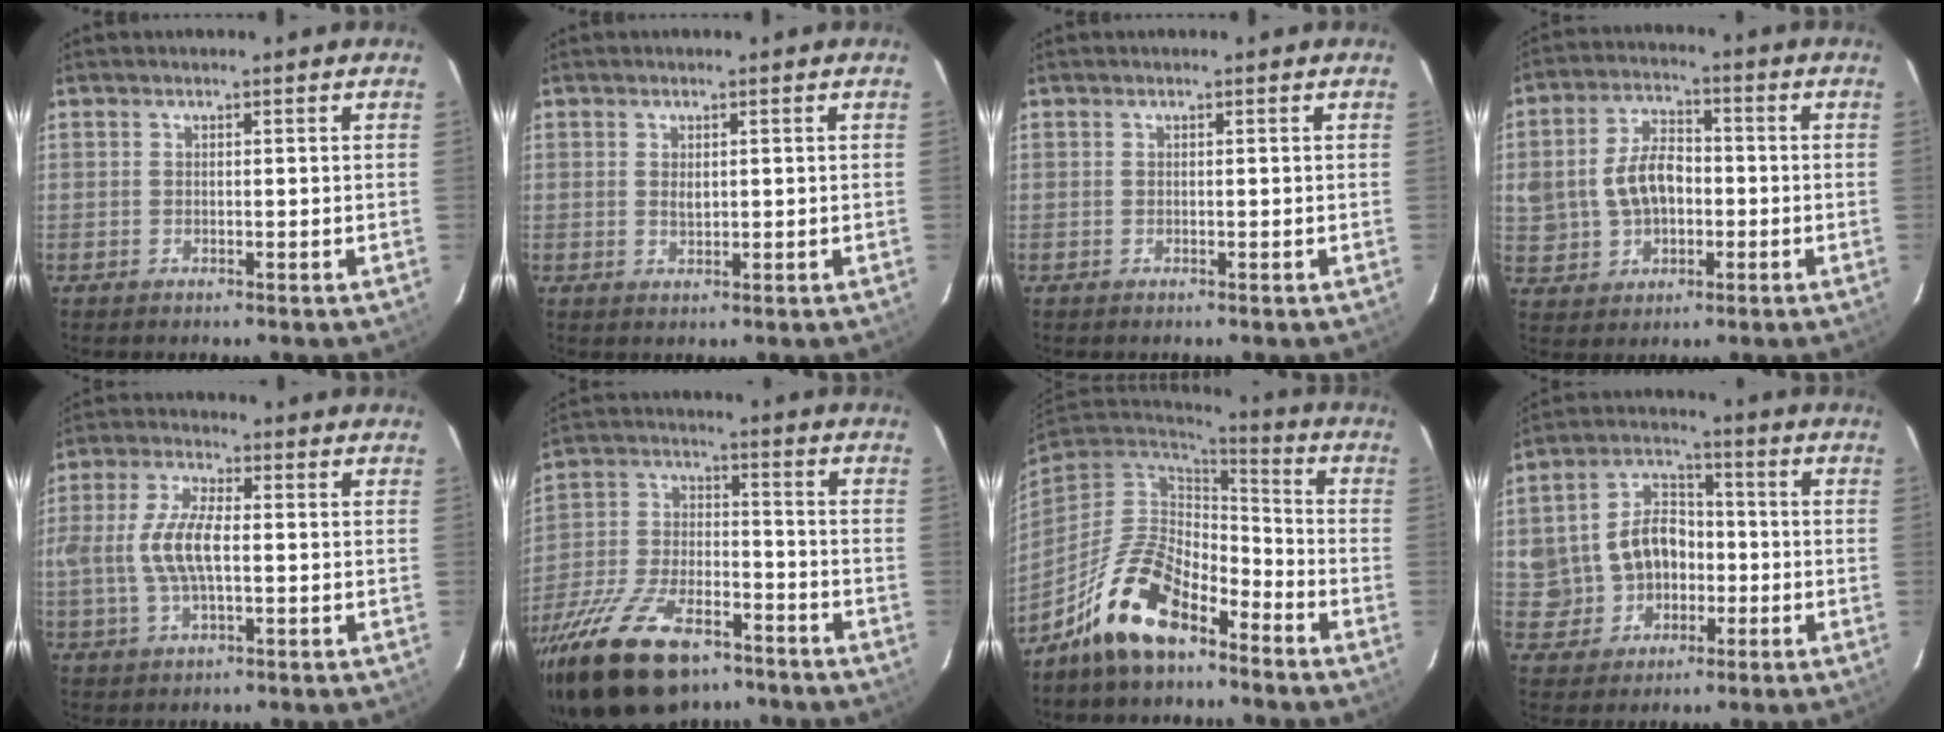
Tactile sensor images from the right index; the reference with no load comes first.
{"total": 1.6, "force": [0.6, 1.0, 1.1], "torque": [-0.018, 0.002, 0.011]}
{"total": 0.0}
{"total": 11.3, "force": [-0.5, 8.3, 7.6], "torque": [-0.166, 0.018, 0.006]}
{"total": 9.7, "force": [-0.4, 4.1, 8.8], "torque": [-0.183, 0.007, -0.007]}
{"total": 22.1, "force": [-15.3, 10.0, 12.3], "torque": [-0.256, -0.019, -0.257]}
{"total": 14.8, "force": [-9.6, 6.7, 9.1], "torque": [-0.186, 0.000, -0.176]}
{"total": 11.3, "force": [-1.2, 9.8, 5.5], "torque": [-0.137, 0.033, -0.005]}